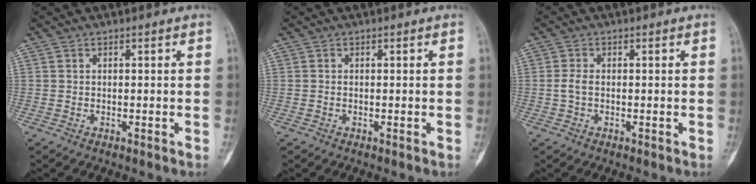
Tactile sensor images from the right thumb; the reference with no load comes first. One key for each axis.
{"total": 0.0}
{"total": 1.8, "fx": -0.2, "fy": 1.2, "fz": 1.4, "tx": -0.029, "ty": 0.003, "tz": -0.006}